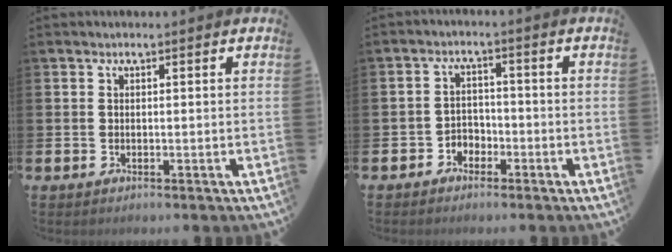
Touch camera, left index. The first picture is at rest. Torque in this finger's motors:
{"motor_torque": [-0.09, 0.13, 0.06, 0.03]}